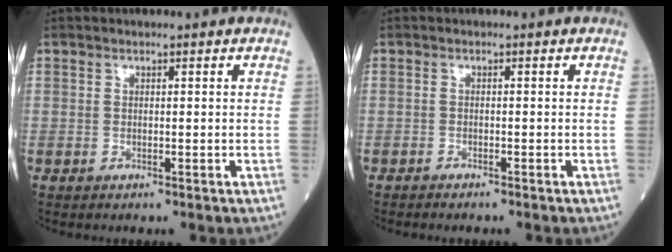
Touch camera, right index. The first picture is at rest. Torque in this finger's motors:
{"motor_torque": [-0.14, -0.24, -0.06, 0.00]}